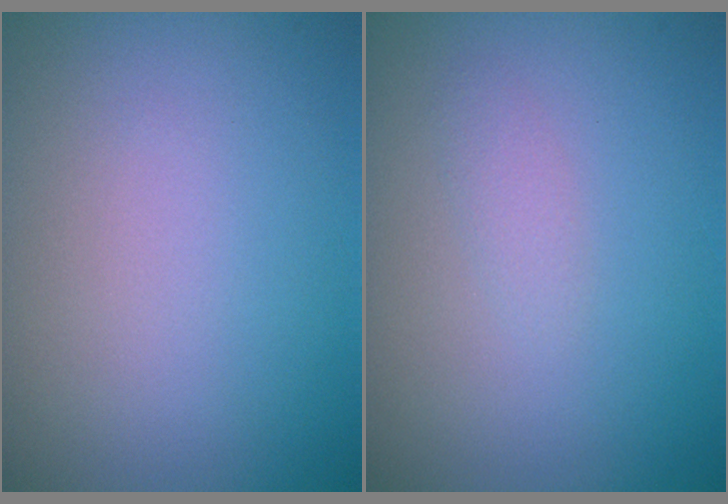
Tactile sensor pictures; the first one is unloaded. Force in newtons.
{"total": 0.8, "press": 0.8, "slide": 0.1}